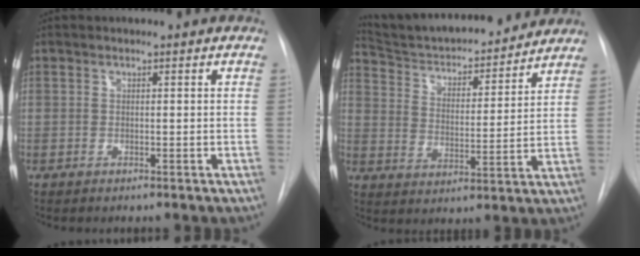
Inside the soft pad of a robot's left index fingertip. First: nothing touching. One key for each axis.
{"total": 18.5, "fx": 17.2, "fy": 3.1, "fz": 6.1, "tx": -0.091, "ty": -0.004, "tz": 0.260}